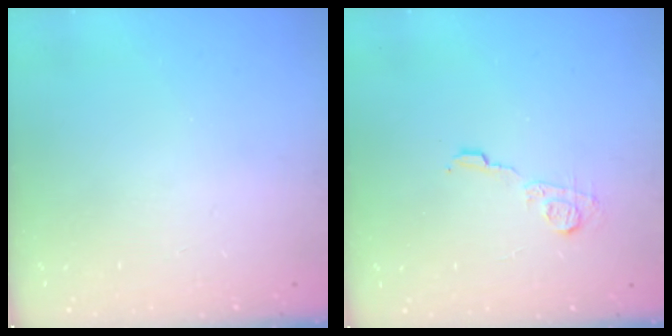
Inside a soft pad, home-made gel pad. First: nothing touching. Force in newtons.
{"total": 7.3, "press": 7.2, "slide": 0.4}